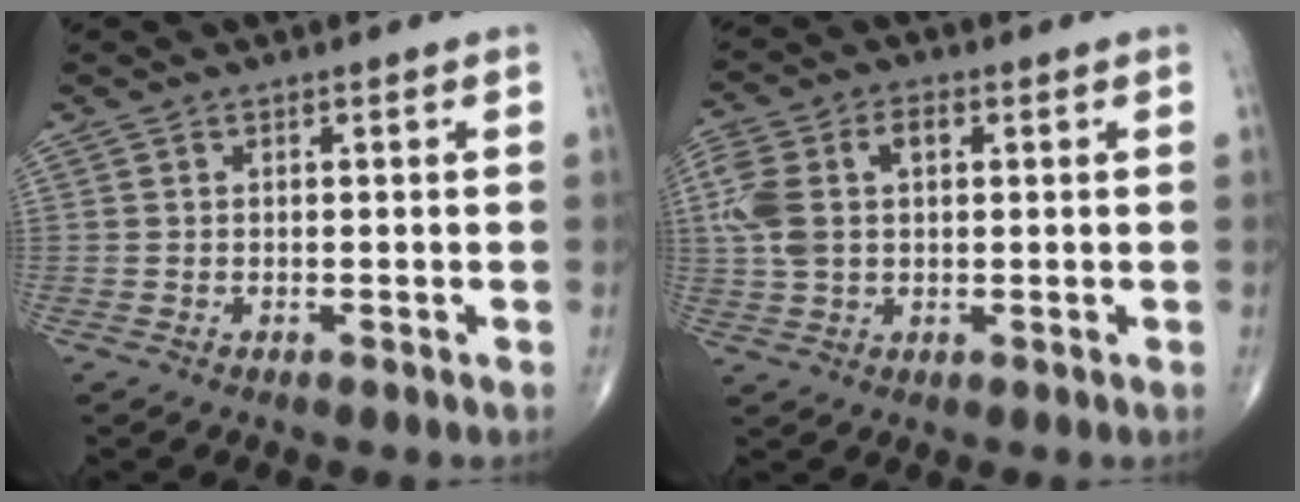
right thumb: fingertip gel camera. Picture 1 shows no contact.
{"total": 9.8, "force": [1.7, 6.1, 7.5], "torque": [-0.175, 0.024, 0.037]}